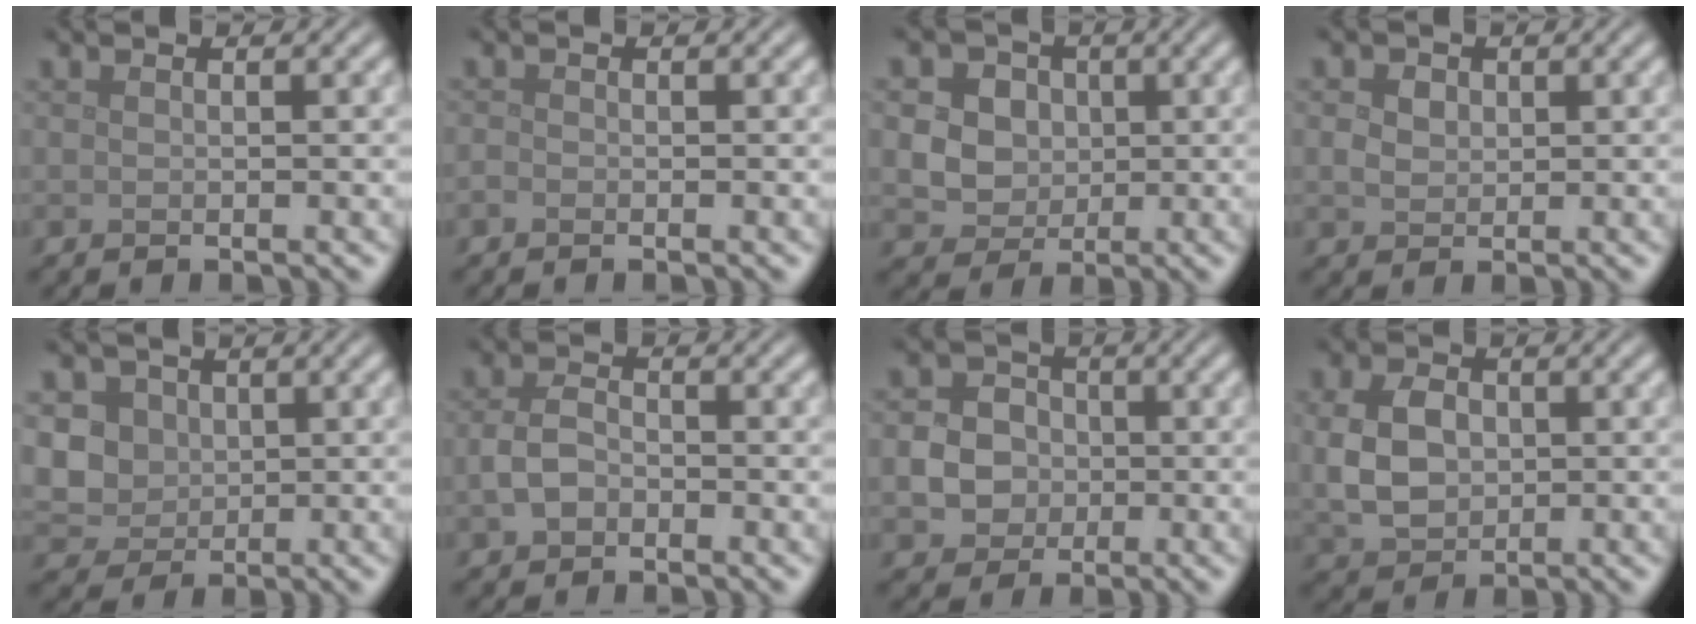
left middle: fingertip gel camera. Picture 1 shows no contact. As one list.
[{"total": 0.5, "force": [-0.4, 0.3, 0.2], "torque": [-0.003, -0.003, -0.008]}, {"total": 8.4, "force": [2.8, 6.7, 4.1], "torque": [-0.070, 0.030, 0.029]}, {"total": 2.1, "force": [0.6, 1.7, 1.0], "torque": [-0.020, 0.005, 0.006]}, {"total": 6.0, "force": [1.1, 5.2, 2.6], "torque": [-0.055, 0.014, 0.017]}, {"total": 2.3, "force": [-0.8, 1.6, 1.5], "torque": [-0.034, 0.002, -0.020]}, {"total": 3.8, "force": [-0.6, 3.4, 1.5], "torque": [-0.013, 0.001, -0.019]}, {"total": 4.9, "force": [0.2, 3.6, 3.2], "torque": [-0.071, 0.002, 0.002]}]